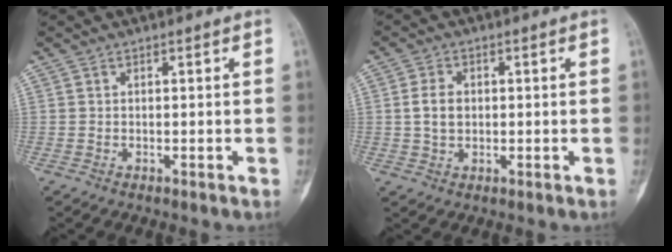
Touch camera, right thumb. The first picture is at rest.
{"total": 4.1, "force": [0.2, 2.9, 2.8], "torque": [-0.050, 0.004, 0.003]}